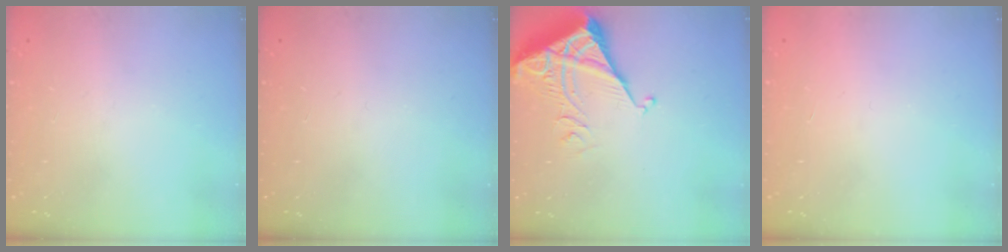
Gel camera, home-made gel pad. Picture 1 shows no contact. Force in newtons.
{"total": 0.0}
{"total": 5.3, "press": 5.3, "slide": 0.7}
{"total": 1.7, "press": 1.7, "slide": 0.1}